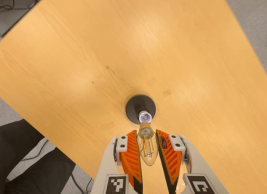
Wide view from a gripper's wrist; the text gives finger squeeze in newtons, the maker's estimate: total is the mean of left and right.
{"total": 10.9, "left": 10.2, "right": 11.5}